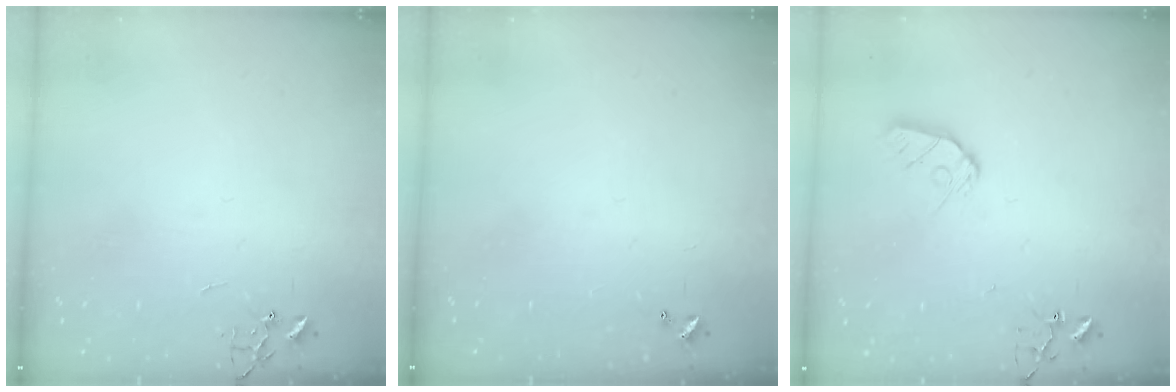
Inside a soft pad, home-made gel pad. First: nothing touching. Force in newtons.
{"total": 0.0}
{"total": 8.6, "press": 8.5, "slide": 0.7}